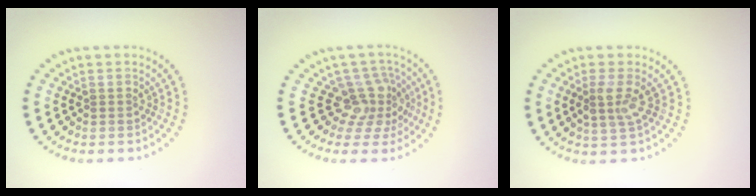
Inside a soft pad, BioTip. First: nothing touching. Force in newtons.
{"total": 3.6, "press": 2.6, "slide": 2.5}
{"total": 2.3, "press": 2.0, "slide": 1.2}